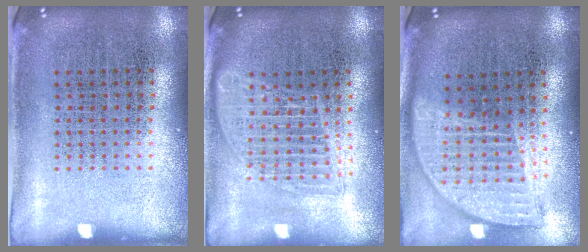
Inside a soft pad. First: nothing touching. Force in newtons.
{"total": 1.6, "press": 1.4, "slide": 0.8}
{"total": 1.9, "press": 1.5, "slide": 1.1}